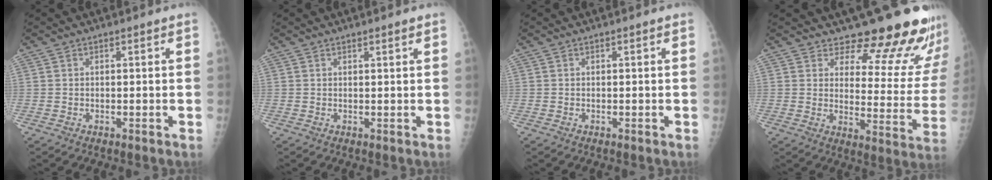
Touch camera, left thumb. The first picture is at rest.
{"total": 0.8, "force": [0.6, 0.0, 0.5], "torque": [-0.007, -0.005, 0.011]}
{"total": 0.0}
{"total": 17.4, "force": [15.5, 5.1, 6.2], "torque": [-0.030, -0.141, 0.181]}